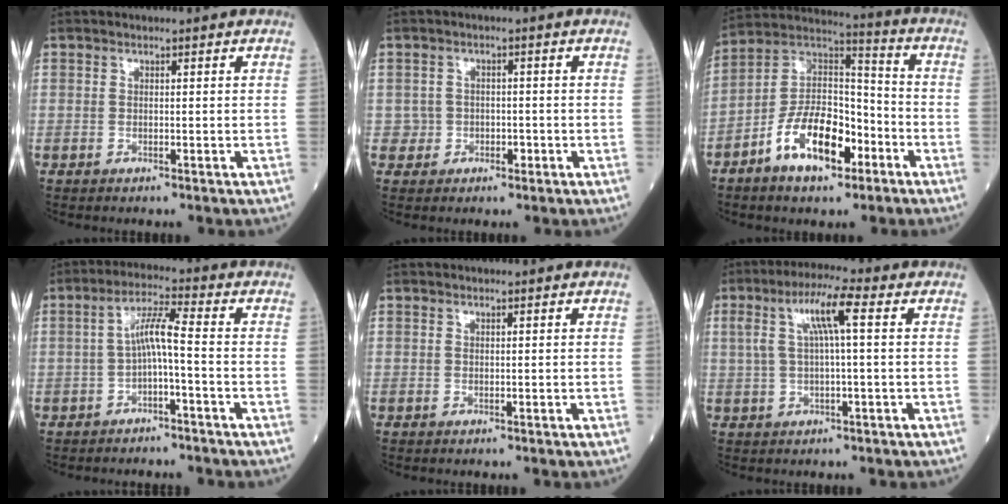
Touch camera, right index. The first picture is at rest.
{"total": 2.6, "force": [-0.8, 2.5, 0.2], "torque": [0.010, 0.011, -0.012]}
{"total": 13.6, "force": [-6.8, 6.1, 10.0], "torque": [-0.193, 0.018, -0.121]}
{"total": 4.9, "force": [-1.0, 0.2, 4.8], "torque": [-0.089, 0.021, -0.017]}
{"total": 0.0}
{"total": 7.2, "force": [1.8, 0.5, 6.9], "torque": [-0.135, 0.026, 0.034]}